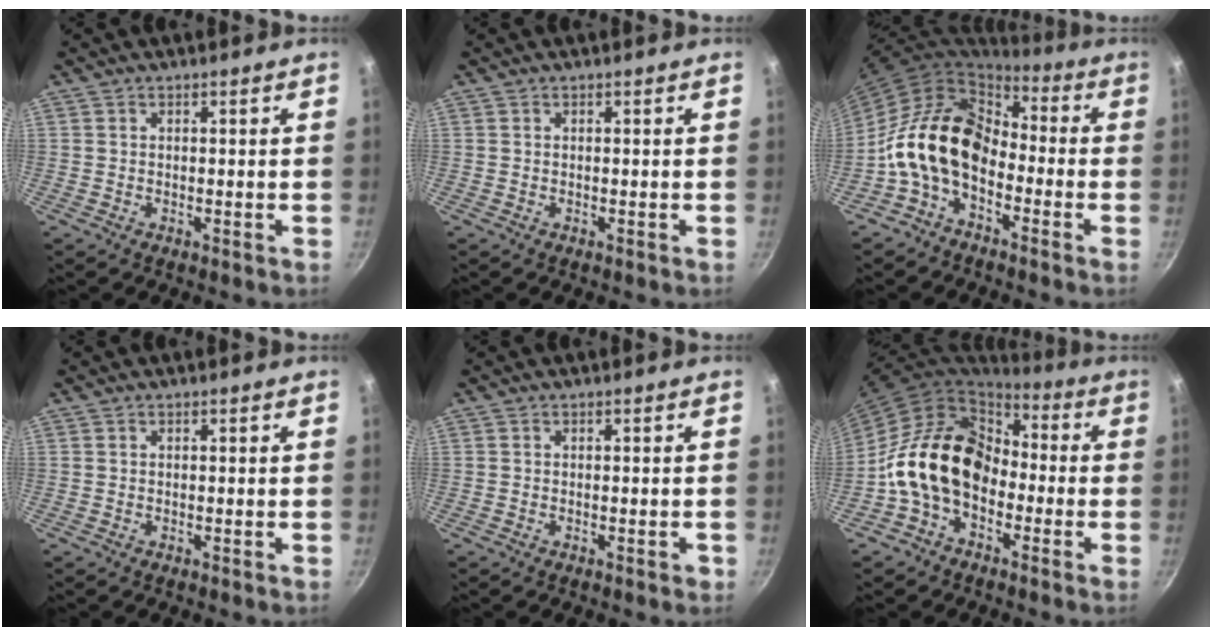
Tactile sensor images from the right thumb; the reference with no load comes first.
{"total": 0.0}
{"total": 15.0, "force": [-3.9, 10.1, 10.3], "torque": [-0.164, 0.052, -0.094]}
{"total": 0.0}
{"total": 1.2, "force": [-0.5, 0.4, 1.0], "torque": [-0.011, 0.003, -0.008]}
{"total": 16.6, "force": [-3.2, 12.0, 10.9], "torque": [-0.158, 0.051, -0.072]}